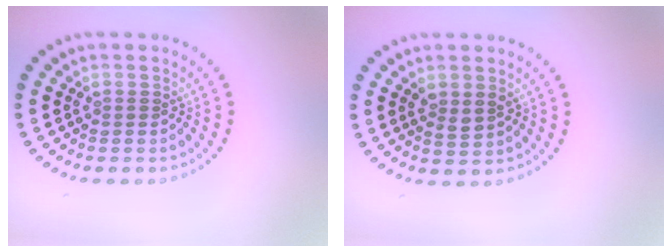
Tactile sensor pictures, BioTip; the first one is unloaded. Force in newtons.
{"total": 1.6, "press": 1.6, "slide": 0.5}